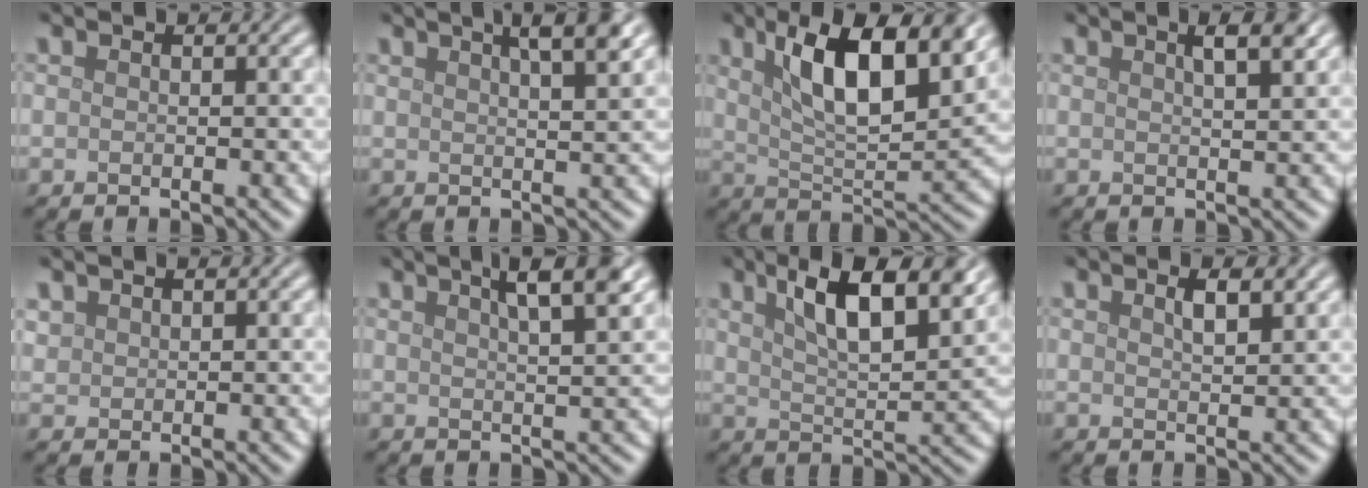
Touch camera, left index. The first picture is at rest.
{"total": 6.3, "force": [3.7, 2.1, 4.6], "torque": [-0.032, 0.038, 0.025]}
{"total": 9.7, "force": [4.0, 3.5, 8.1], "torque": [-0.128, 0.003, 0.065]}
{"total": 3.9, "force": [2.1, 1.4, 3.0], "torque": [-0.017, 0.016, 0.011]}
{"total": 1.3, "force": [1.0, 0.8, 0.2], "torque": [-0.006, 0.003, 0.023]}
{"total": 6.0, "force": [3.5, 1.7, 4.6], "torque": [-0.040, 0.028, 0.027]}
{"total": 8.6, "force": [4.6, 2.7, 6.7], "torque": [-0.107, 0.011, 0.074]}
{"total": 2.1, "force": [1.2, 0.6, 1.6], "torque": [-0.022, 0.003, 0.022]}